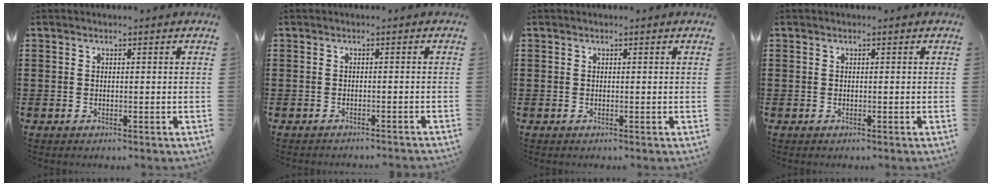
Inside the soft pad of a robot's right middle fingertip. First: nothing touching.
{"total": 0.9, "force": [-0.9, -0.2, 0.1], "torque": [-0.004, -0.001, -0.018]}
{"total": 0.0}
{"total": 0.0}